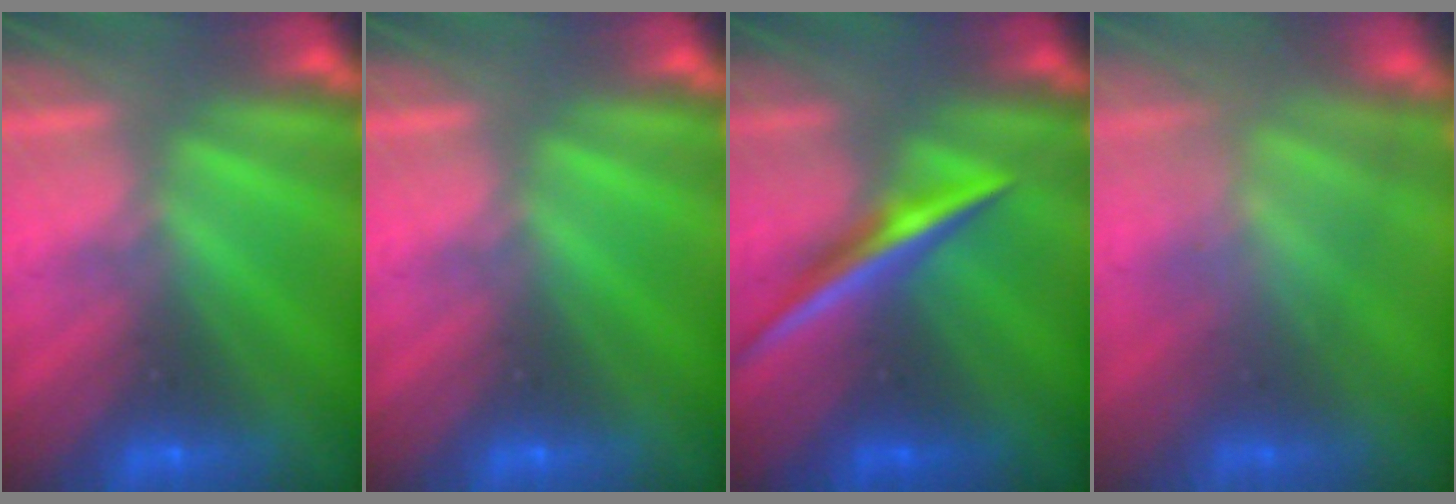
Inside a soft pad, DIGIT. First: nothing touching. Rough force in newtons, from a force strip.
{"total": 0.0}
{"total": 1.9}
{"total": 4.6}